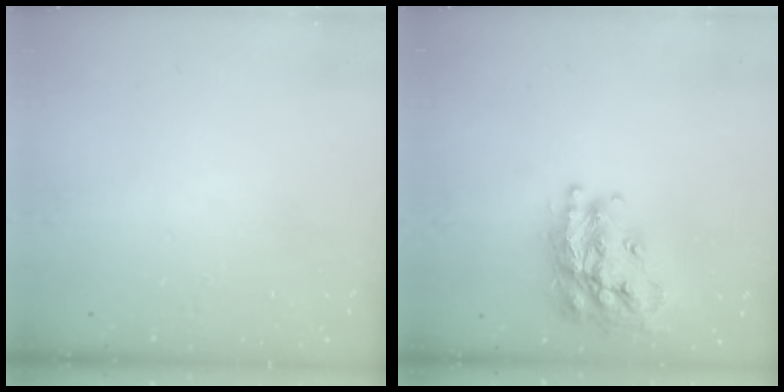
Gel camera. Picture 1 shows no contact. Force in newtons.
{"total": 21.9, "press": 21.8, "slide": 1.8}